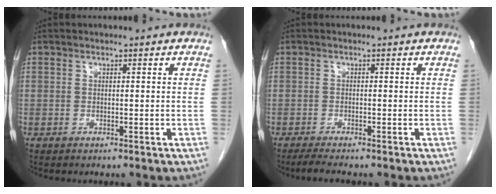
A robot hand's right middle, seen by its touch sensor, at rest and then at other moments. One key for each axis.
{"total": 2.5, "fx": -2.1, "fy": 0.0, "fz": 1.4, "tx": -0.031, "ty": -0.008, "tz": -0.039}